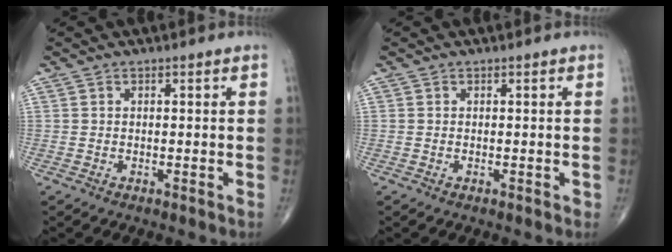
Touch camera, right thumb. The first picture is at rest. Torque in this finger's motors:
{"motor_torque": [0.48, 0.39, -0.14, -0.09, -0.02]}